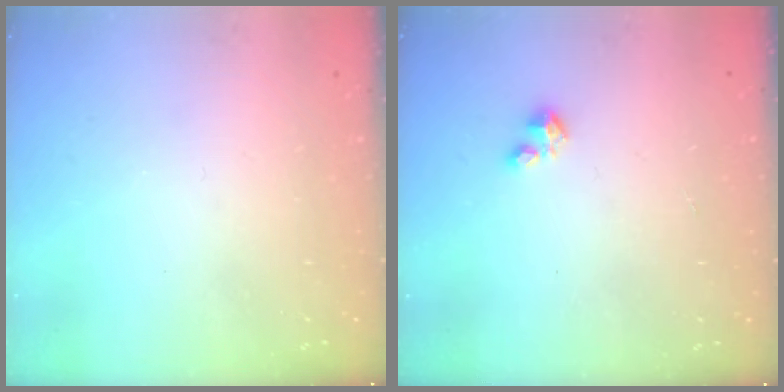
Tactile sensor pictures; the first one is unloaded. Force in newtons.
{"total": 1.3, "press": 1.2, "slide": 0.4}